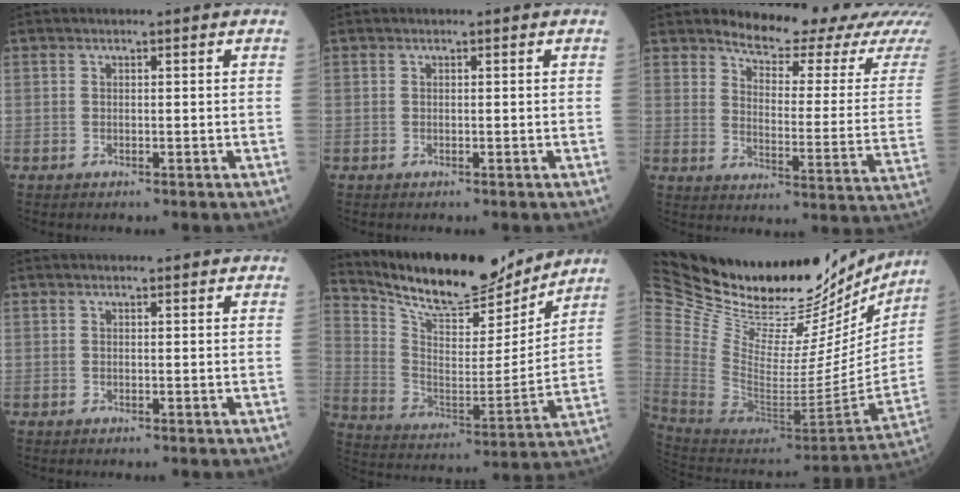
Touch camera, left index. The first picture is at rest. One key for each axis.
{"total": 0.0}
{"total": 16.3, "fx": 15.2, "fy": 2.0, "fz": 5.5, "tx": -0.070, "ty": -0.073, "tz": 0.180}
{"total": 1.9, "fx": 1.8, "fy": 0.5, "fz": 0.4, "tx": -0.012, "ty": 0.014, "tz": 0.020}
{"total": 17.8, "fx": 16.4, "fy": 4.0, "fz": 5.5, "tx": -0.115, "ty": -0.019, "tz": 0.271}
{"total": 40.9, "fx": 34.1, "fy": 12.8, "fz": 18.7, "tx": -0.355, "ty": -0.044, "tz": 0.514}